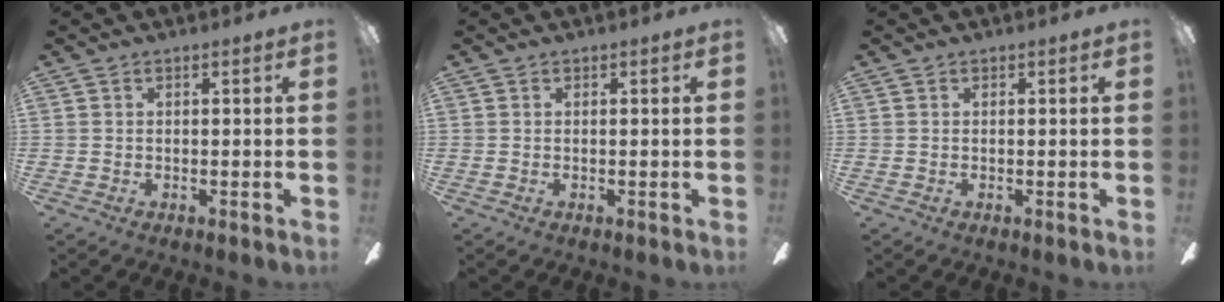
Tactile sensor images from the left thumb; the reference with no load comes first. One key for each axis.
{"total": 0.0}
{"total": 0.0}